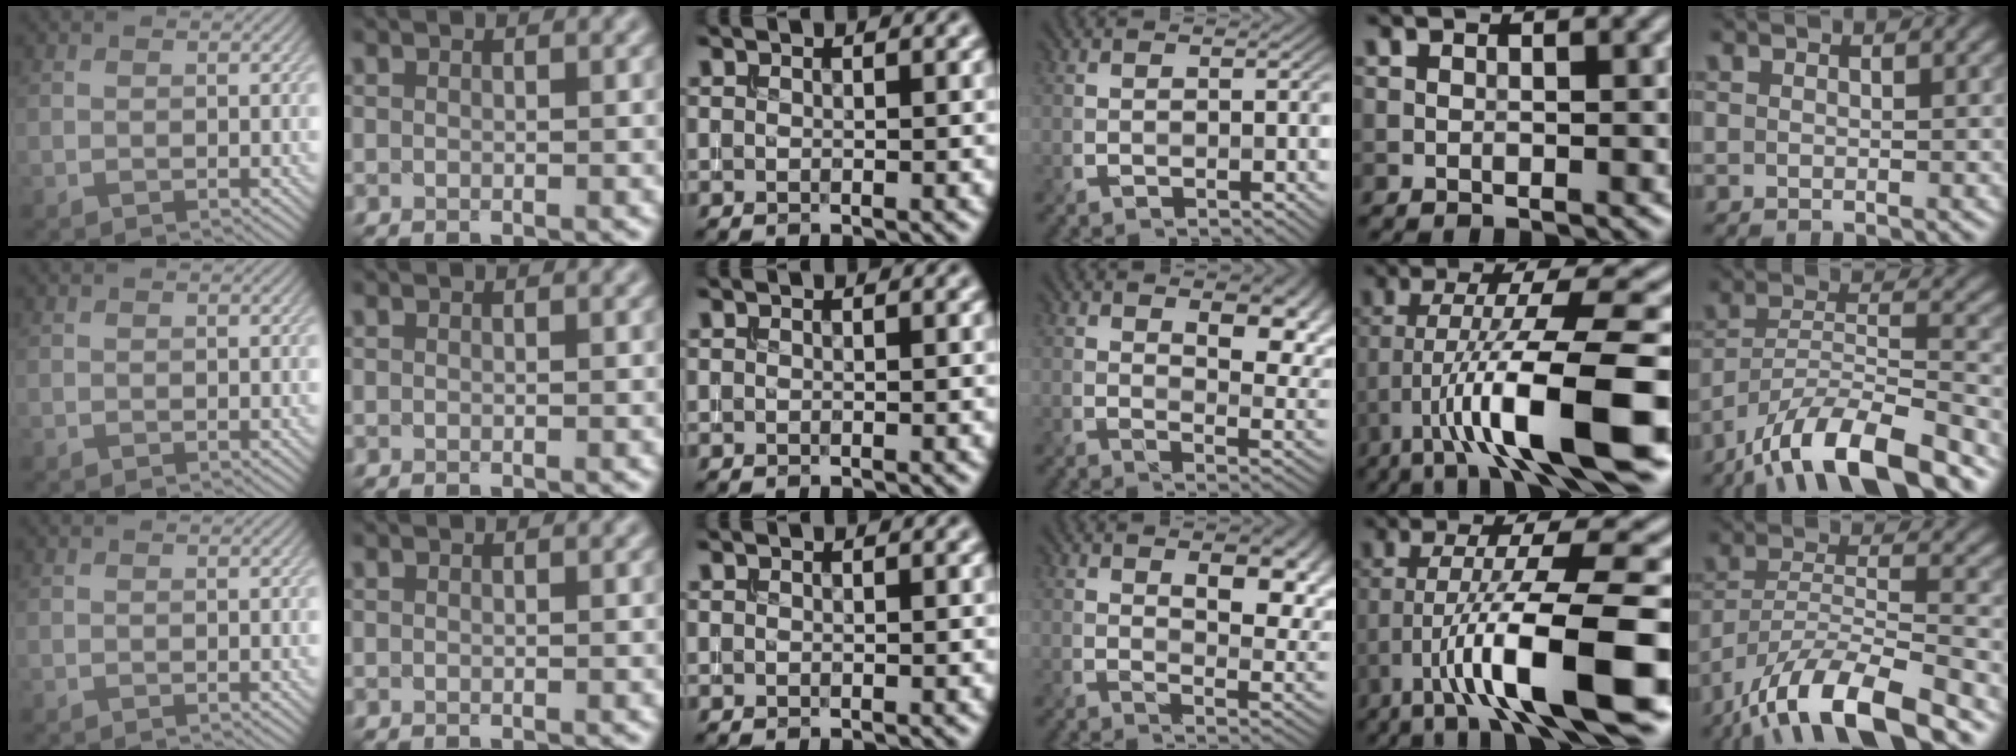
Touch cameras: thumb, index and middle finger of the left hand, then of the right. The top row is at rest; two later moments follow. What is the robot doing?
{"motion": "extract", "object": "bucket"}